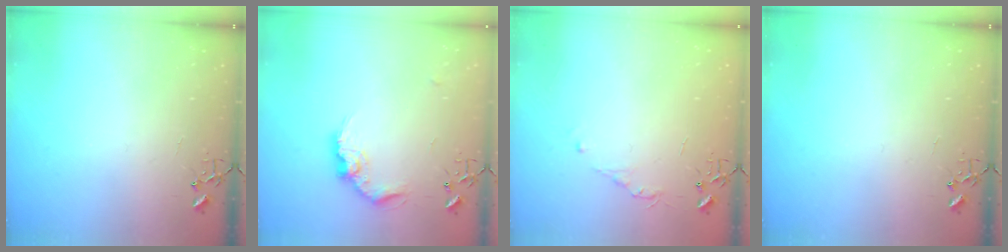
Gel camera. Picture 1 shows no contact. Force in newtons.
{"total": 11.4, "press": 11.4, "slide": 0.3}
{"total": 4.4, "press": 4.3, "slide": 0.6}
{"total": 0.0}